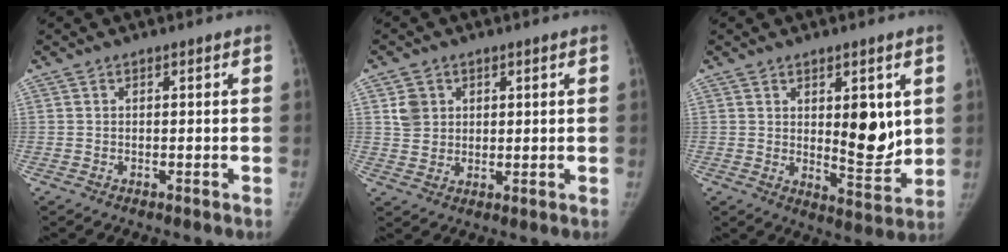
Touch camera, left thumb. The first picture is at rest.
{"total": 4.8, "force": [2.0, 4.0, 1.7], "torque": [-0.008, -0.011, 0.038]}
{"total": 11.3, "force": [2.5, 5.0, 9.8], "torque": [-0.103, -0.031, 0.046]}